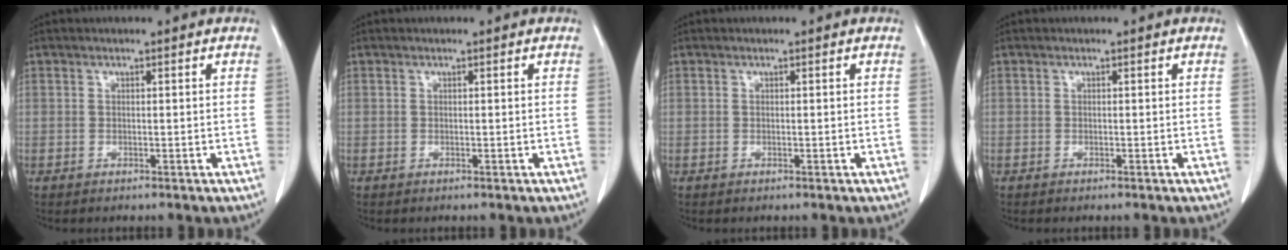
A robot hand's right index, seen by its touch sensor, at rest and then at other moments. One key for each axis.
{"total": 0.0}
{"total": 0.0}
{"total": 0.0}